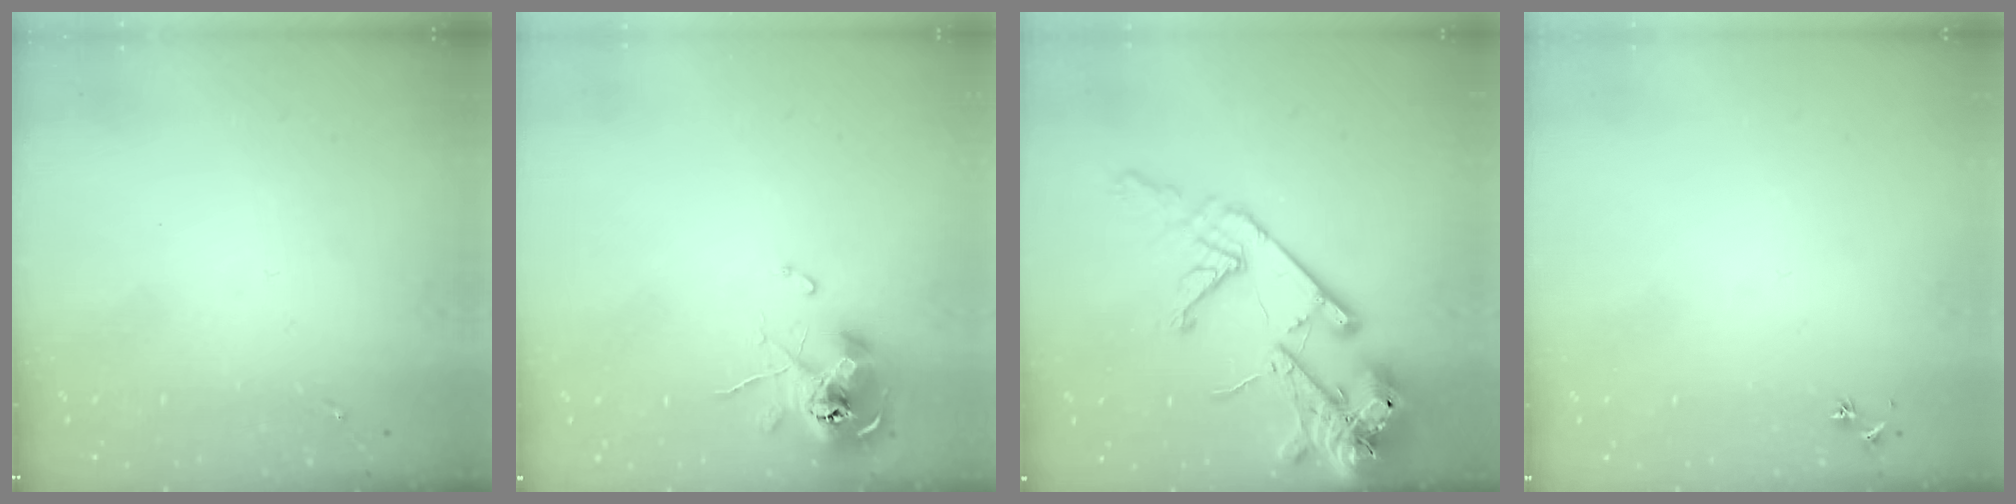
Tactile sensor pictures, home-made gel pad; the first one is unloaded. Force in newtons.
{"total": 10.0, "press": 9.9, "slide": 1.1}
{"total": 20.3, "press": 20.1, "slide": 2.7}
{"total": 2.9, "press": 2.8, "slide": 0.3}